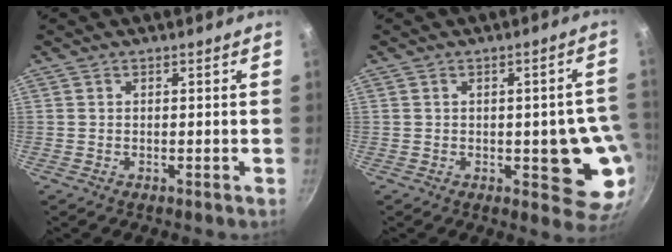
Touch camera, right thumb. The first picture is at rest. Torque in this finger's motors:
{"motor_torque": [1.46, 1.28, 1.20, -0.35, 0.18]}